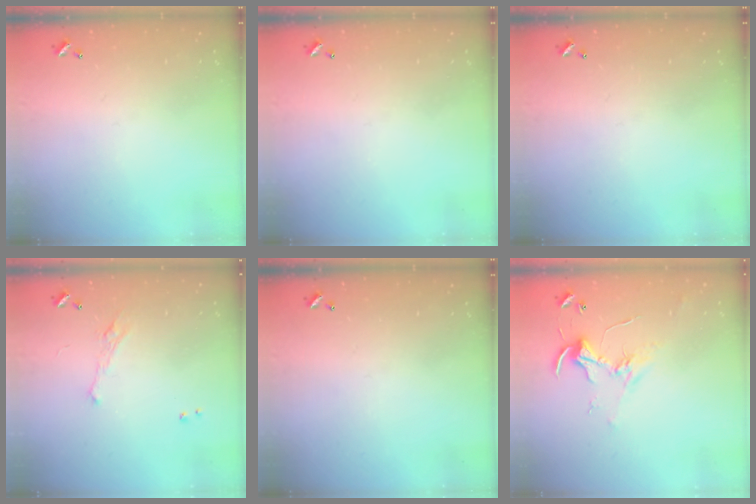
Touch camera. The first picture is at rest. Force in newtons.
{"total": 0.0}
{"total": 0.0}
{"total": 2.0, "press": 1.9, "slide": 0.7}
{"total": 0.0}
{"total": 2.5, "press": 2.5, "slide": 0.2}